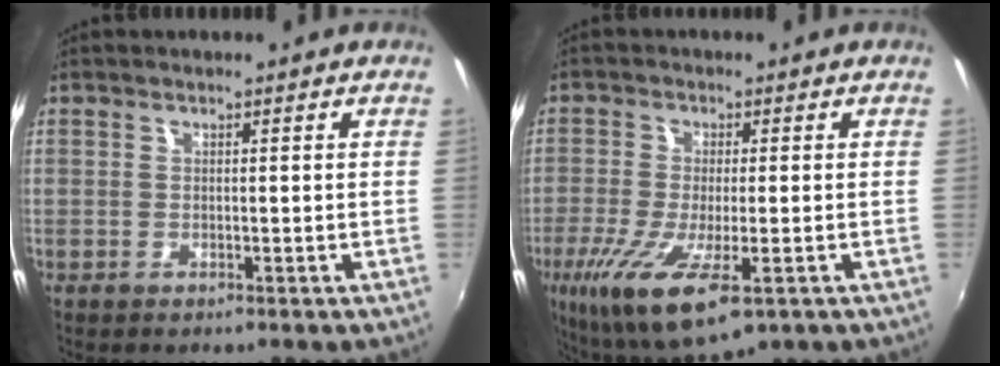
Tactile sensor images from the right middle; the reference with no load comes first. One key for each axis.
{"total": 14.7, "fx": -6.6, "fy": 4.7, "fz": 12.3, "tx": -0.262, "ty": -0.060, "tz": -0.110}